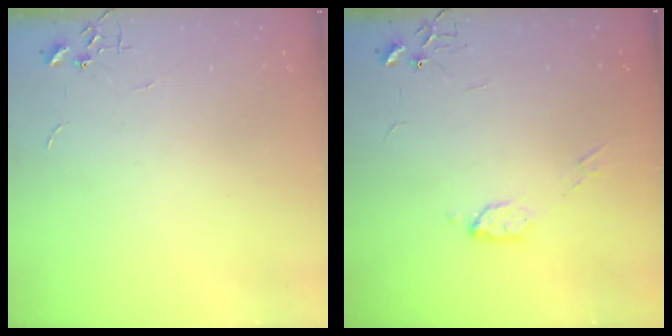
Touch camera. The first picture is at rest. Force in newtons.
{"total": 6.4, "press": 6.4, "slide": 0.3}